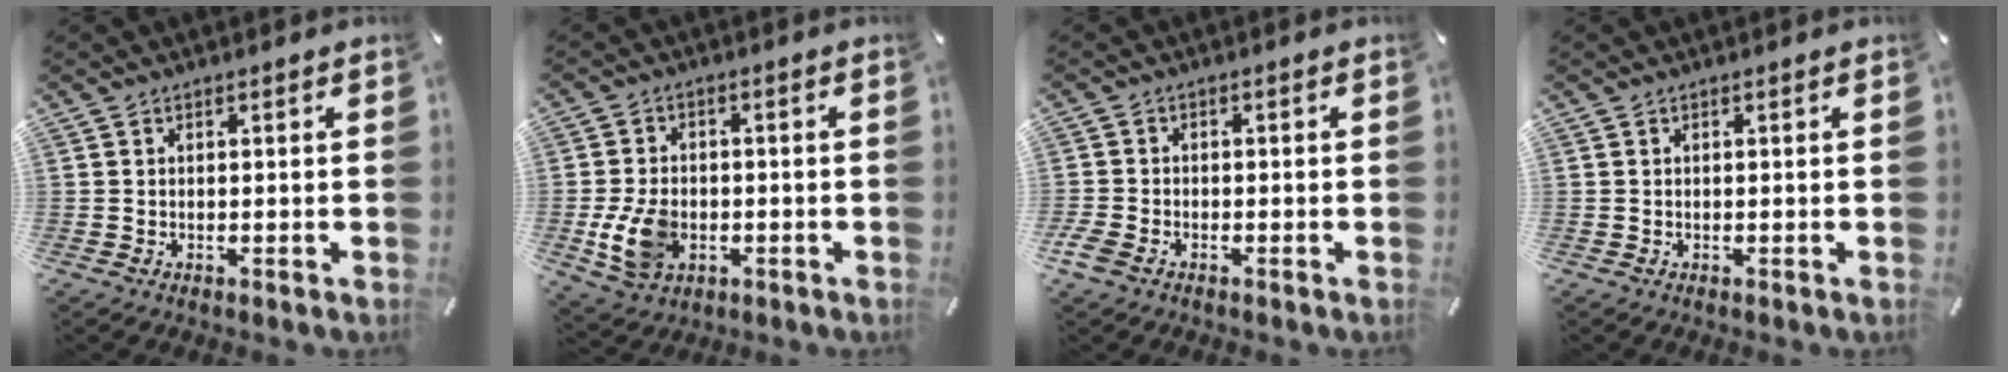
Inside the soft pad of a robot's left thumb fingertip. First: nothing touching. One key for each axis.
{"total": 9.5, "fx": -2.0, "fy": 6.9, "fz": 6.2, "tx": -0.128, "ty": 0.005, "tz": -0.033}
{"total": 2.9, "fx": -1.8, "fy": 1.7, "fz": 1.5, "tx": -0.037, "ty": 0.002, "tz": -0.036}
{"total": 0.0}